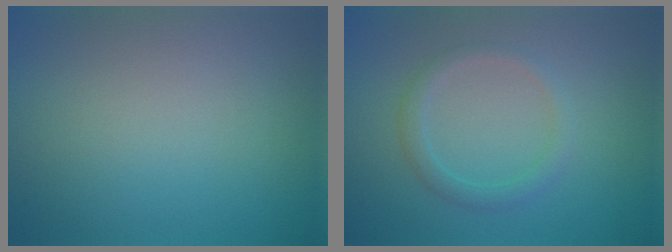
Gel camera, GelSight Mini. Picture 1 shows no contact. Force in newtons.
{"total": 1.9, "press": 1.9, "slide": 0.2}